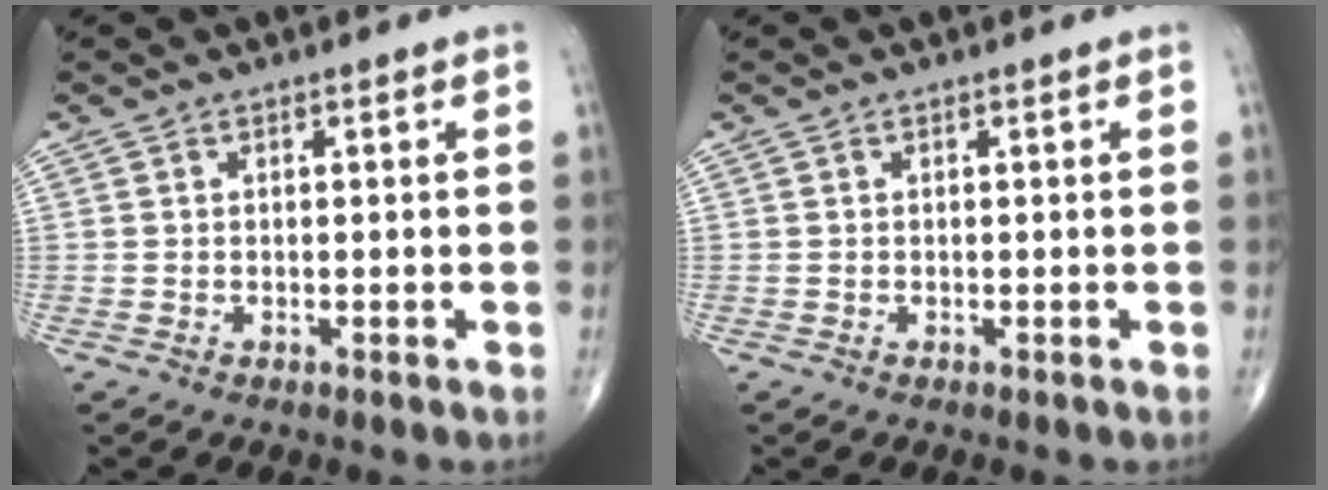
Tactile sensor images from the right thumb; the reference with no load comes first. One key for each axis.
{"total": 0.0}